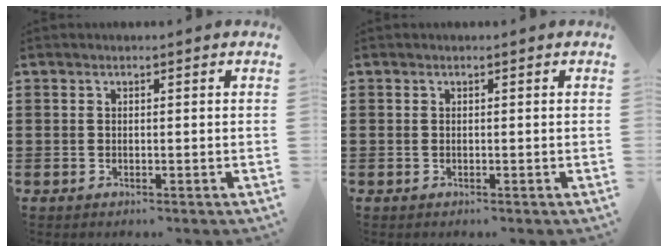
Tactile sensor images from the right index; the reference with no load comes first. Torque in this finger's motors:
{"motor_torque": [1.07, 1.07, 0.05, -0.01]}